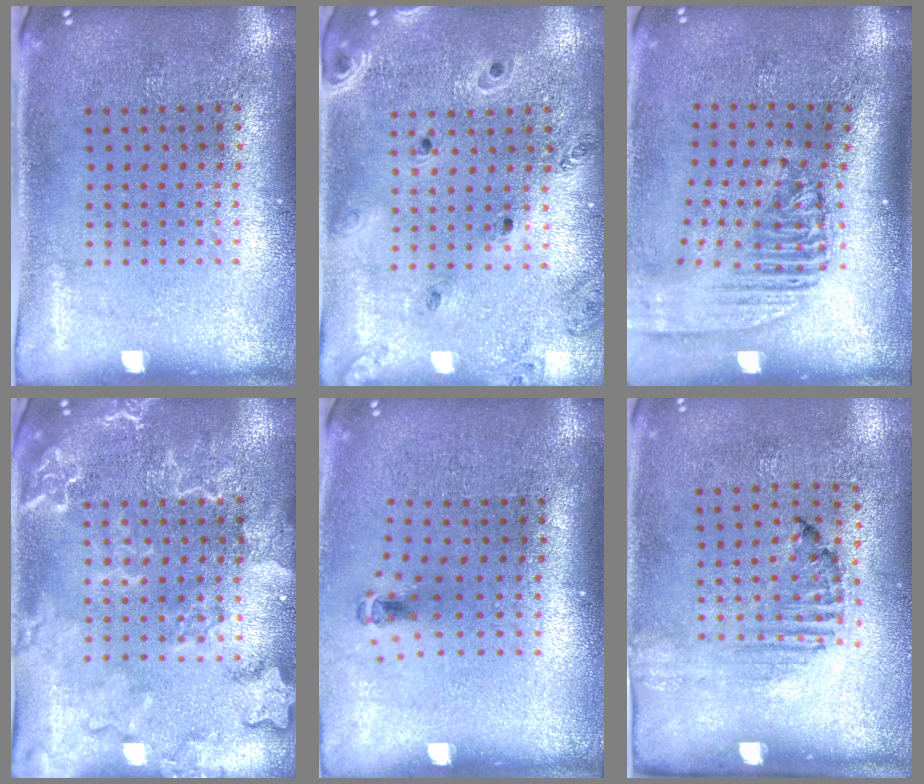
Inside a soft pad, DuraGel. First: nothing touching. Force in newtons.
{"total": 0.6, "press": 0.6, "slide": 0.1}
{"total": 2.3, "press": 1.7, "slide": 1.5}
{"total": 2.5, "press": 2.4, "slide": 0.4}
{"total": 0.7, "press": 0.3, "slide": 0.6}
{"total": 1.5, "press": 1.2, "slide": 0.8}